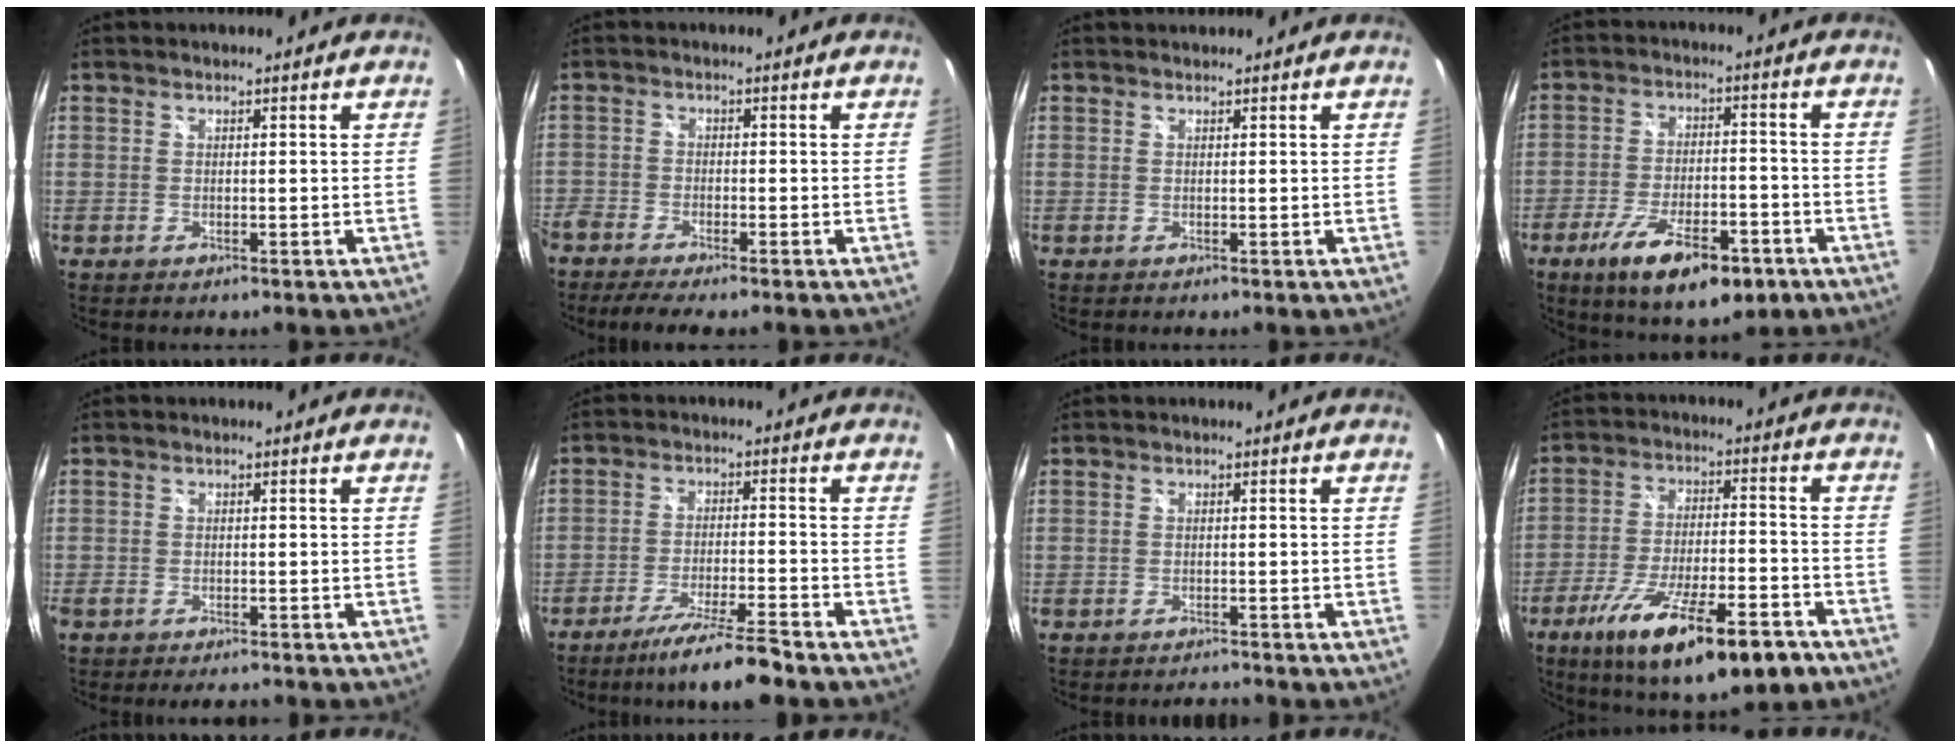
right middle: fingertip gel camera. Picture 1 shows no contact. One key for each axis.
{"total": 6.2, "fx": -5.3, "fy": 1.0, "fz": 3.2, "tx": -0.092, "ty": -0.025, "tz": -0.097}
{"total": 0.6, "fx": 0.5, "fy": 0.0, "fz": -0.1, "tx": 0.001, "ty": 0.003, "tz": 0.010}
{"total": 15.0, "fx": -8.7, "fy": 5.2, "fz": 11.0, "tx": -0.206, "ty": -0.027, "tz": -0.135}
{"total": 3.7, "fx": -3.1, "fy": 1.3, "fz": 1.7, "tx": -0.043, "ty": -0.015, "tz": -0.051}
{"total": 9.4, "fx": -7.9, "fy": -0.7, "fz": 5.1, "tx": -0.107, "ty": -0.011, "tz": -0.133}
{"total": 1.8, "fx": -1.8, "fy": 0.3, "fz": 0.3, "tx": -0.007, "ty": -0.007, "tz": -0.028}
{"total": 20.3, "fx": -12.4, "fy": 5.5, "fz": 15.1, "tx": -0.263, "ty": -0.044, "tz": -0.191}